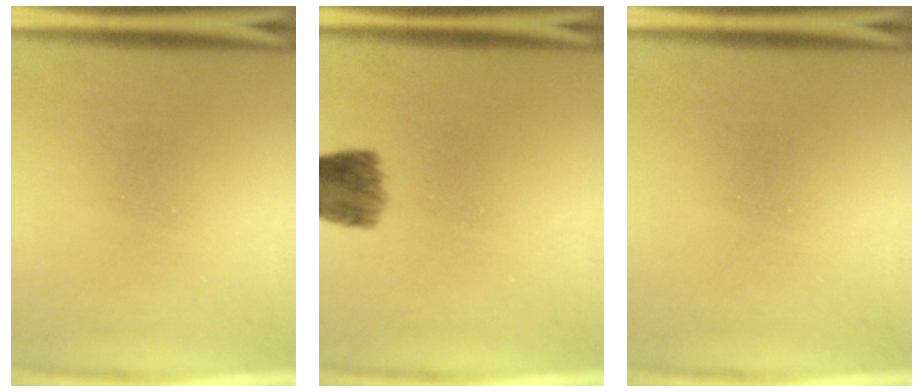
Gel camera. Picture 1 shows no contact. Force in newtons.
{"total": 6.6}
{"total": 0.0}